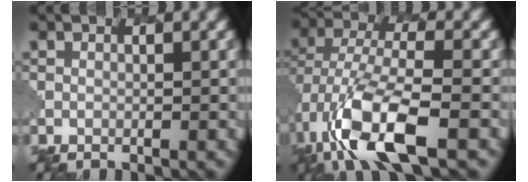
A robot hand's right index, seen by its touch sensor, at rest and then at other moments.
{"total": 9.2, "force": [-4.0, 3.7, 7.4], "torque": [-0.154, -0.004, -0.079]}